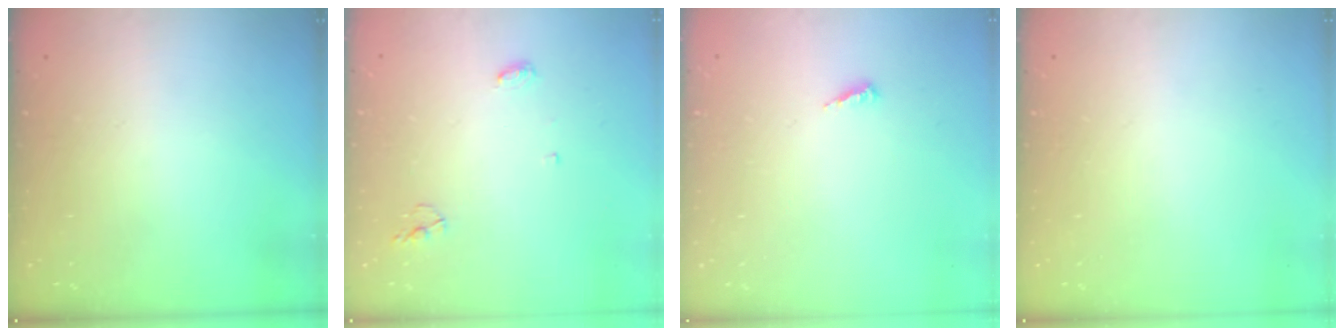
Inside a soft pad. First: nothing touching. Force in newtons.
{"total": 4.0, "press": 3.9, "slide": 0.3}
{"total": 3.9, "press": 3.9, "slide": 0.2}
{"total": 0.0}